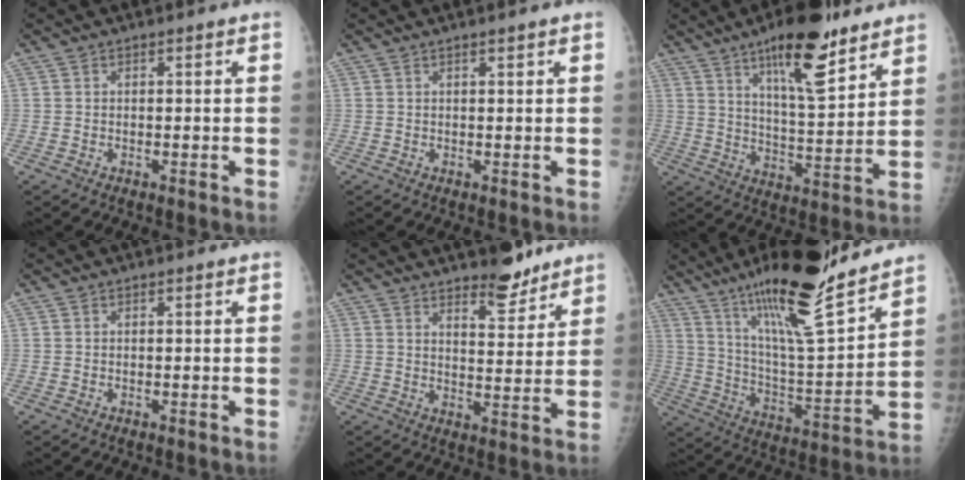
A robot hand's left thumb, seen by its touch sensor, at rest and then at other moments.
{"total": 0.7, "force": [0.5, 0.0, 0.5], "torque": [-0.007, -0.003, 0.010]}
{"total": 16.0, "force": [10.2, 4.5, 11.4], "torque": [-0.156, -0.062, 0.166]}
{"total": 0.0}
{"total": 7.7, "force": [6.3, 2.5, 3.7], "torque": [-0.032, -0.050, 0.097]}
{"total": 23.3, "force": [17.2, 3.5, 15.3], "torque": [-0.234, -0.082, 0.297]}